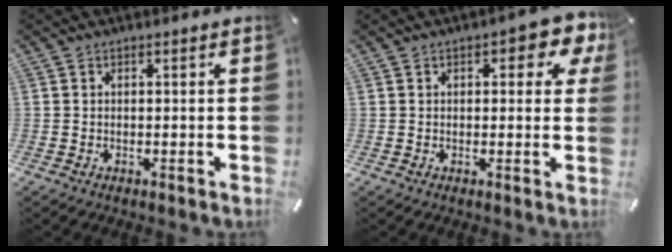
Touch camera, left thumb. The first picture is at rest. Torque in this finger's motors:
{"motor_torque": [0.23, 0.10, 0.25, 0.15, 0.02]}